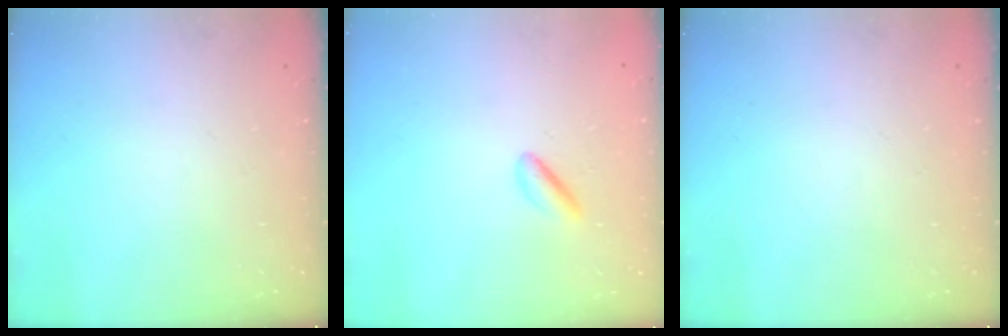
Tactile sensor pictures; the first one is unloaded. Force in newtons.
{"total": 2.5, "press": 2.3, "slide": 1.0}
{"total": 0.0}